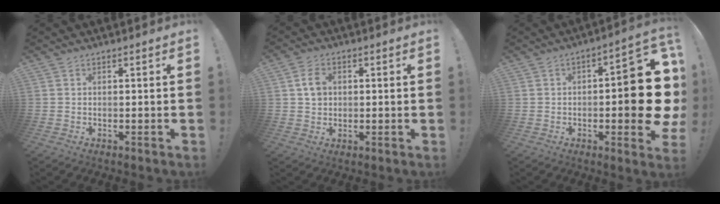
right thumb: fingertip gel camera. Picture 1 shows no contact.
{"total": 5.7, "force": [1.2, 4.4, 3.3], "torque": [-0.053, 0.009, 0.024]}
{"total": 16.2, "force": [-2.5, 5.2, 15.1], "torque": [-0.184, 0.011, -0.038]}